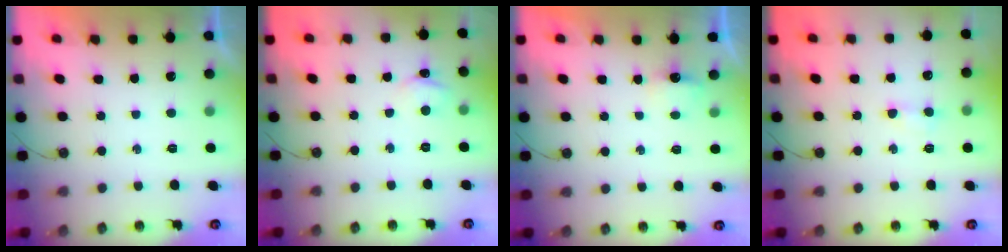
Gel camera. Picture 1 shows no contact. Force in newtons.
{"total": 4.8, "press": 4.8, "slide": 0.4}
{"total": 2.6, "press": 2.6, "slide": 0.4}
{"total": 3.8, "press": 3.7, "slide": 0.7}